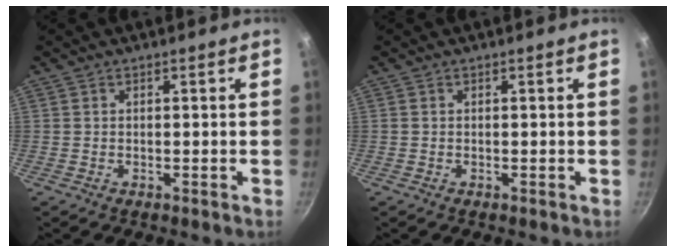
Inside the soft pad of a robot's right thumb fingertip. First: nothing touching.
{"total": 0.0}